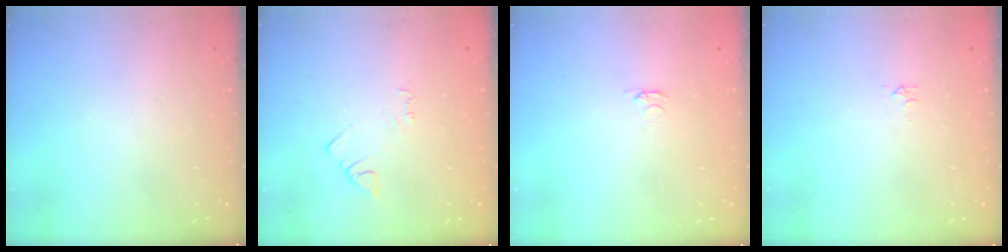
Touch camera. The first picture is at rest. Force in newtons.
{"total": 4.2, "press": 4.1, "slide": 0.6}
{"total": 2.1, "press": 2.0, "slide": 0.3}
{"total": 2.9, "press": 2.9, "slide": 0.5}